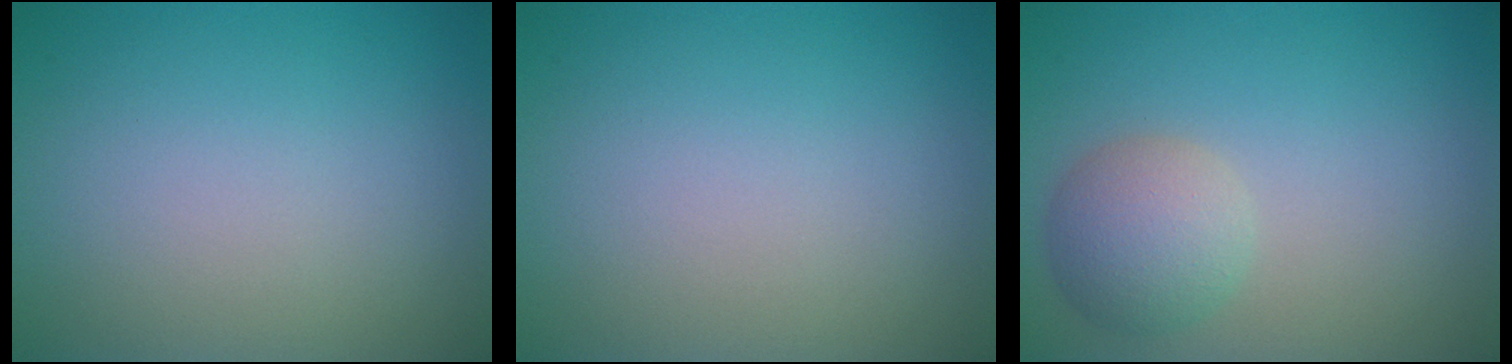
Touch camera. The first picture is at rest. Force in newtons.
{"total": 0.0}
{"total": 3.4, "press": 3.4, "slide": 0.1}